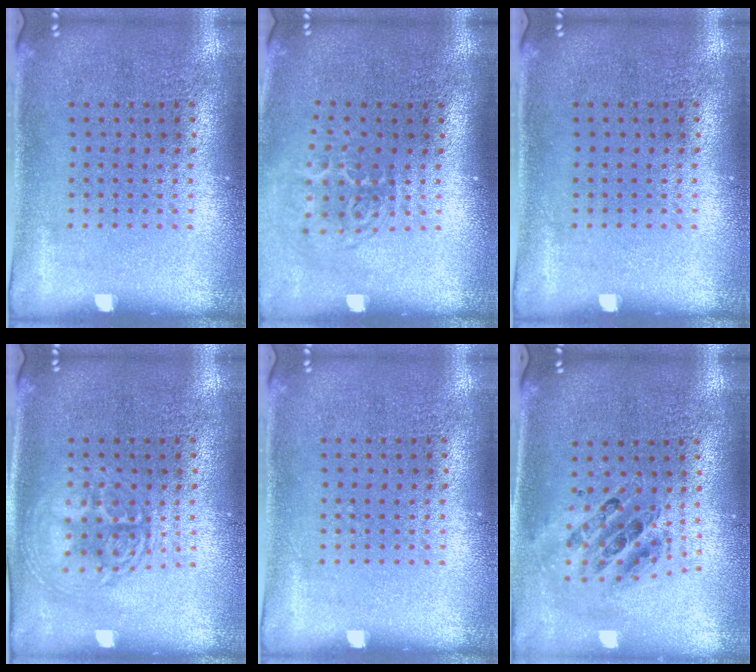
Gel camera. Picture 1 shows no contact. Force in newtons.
{"total": 1.7, "press": 1.1, "slide": 1.2}
{"total": 0.0}
{"total": 1.7, "press": 1.7, "slide": 0.3}
{"total": 0.0}
{"total": 0.9, "press": 0.9, "slide": 0.2}